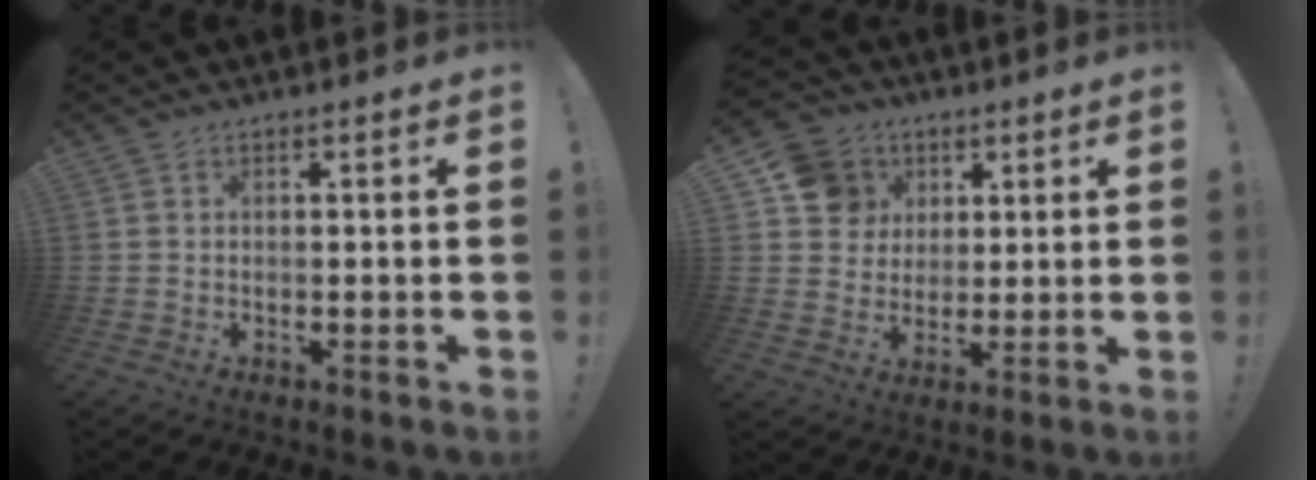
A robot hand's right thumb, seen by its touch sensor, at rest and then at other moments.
{"total": 11.4, "force": [4.2, 10.2, 2.8], "torque": [-0.036, -0.015, 0.088]}